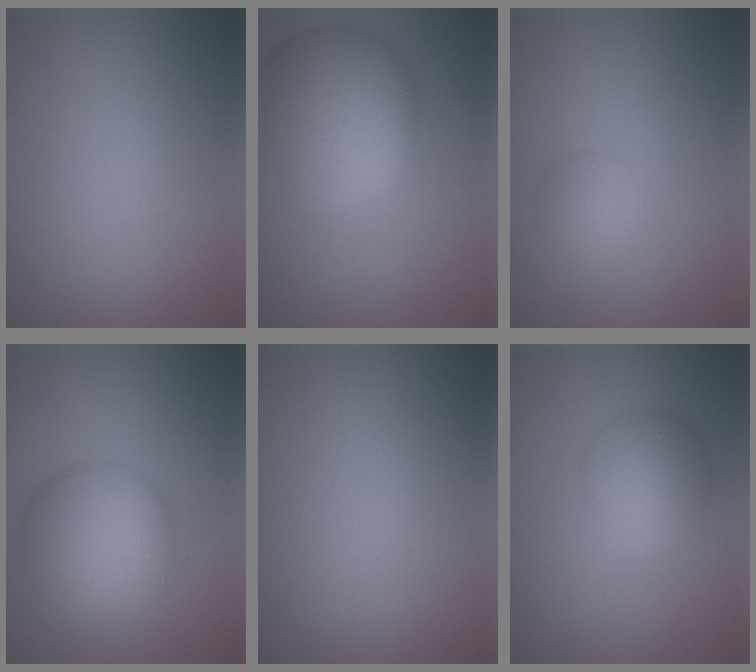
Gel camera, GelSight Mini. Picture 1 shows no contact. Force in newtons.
{"total": 11.2, "press": 11.1, "slide": 0.4}
{"total": 2.0, "press": 2.0, "slide": 0.0}
{"total": 8.4, "press": 8.4, "slide": 0.5}
{"total": 0.0}
{"total": 4.9, "press": 4.9, "slide": 0.1}